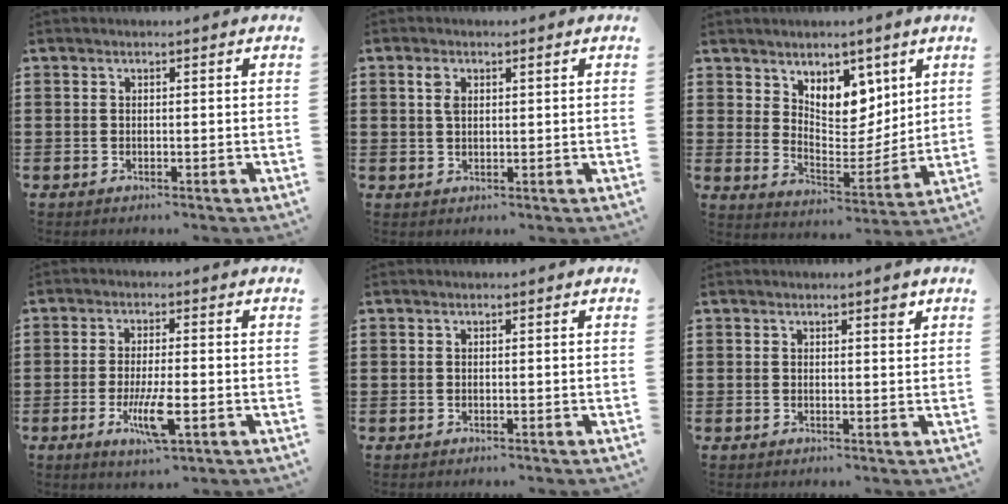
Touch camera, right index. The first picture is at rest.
{"total": 2.1, "force": [0.7, 1.0, 1.7], "torque": [-0.038, 0.005, 0.012]}
{"total": 7.3, "force": [5.4, 4.4, 2.0], "torque": [-0.047, -0.042, 0.098]}
{"total": 6.8, "force": [-2.4, 1.5, 6.2], "torque": [-0.127, -0.016, -0.042]}
{"total": 0.0}
{"total": 1.4, "force": [1.1, 0.4, 0.8], "torque": [-0.008, 0.000, 0.018]}